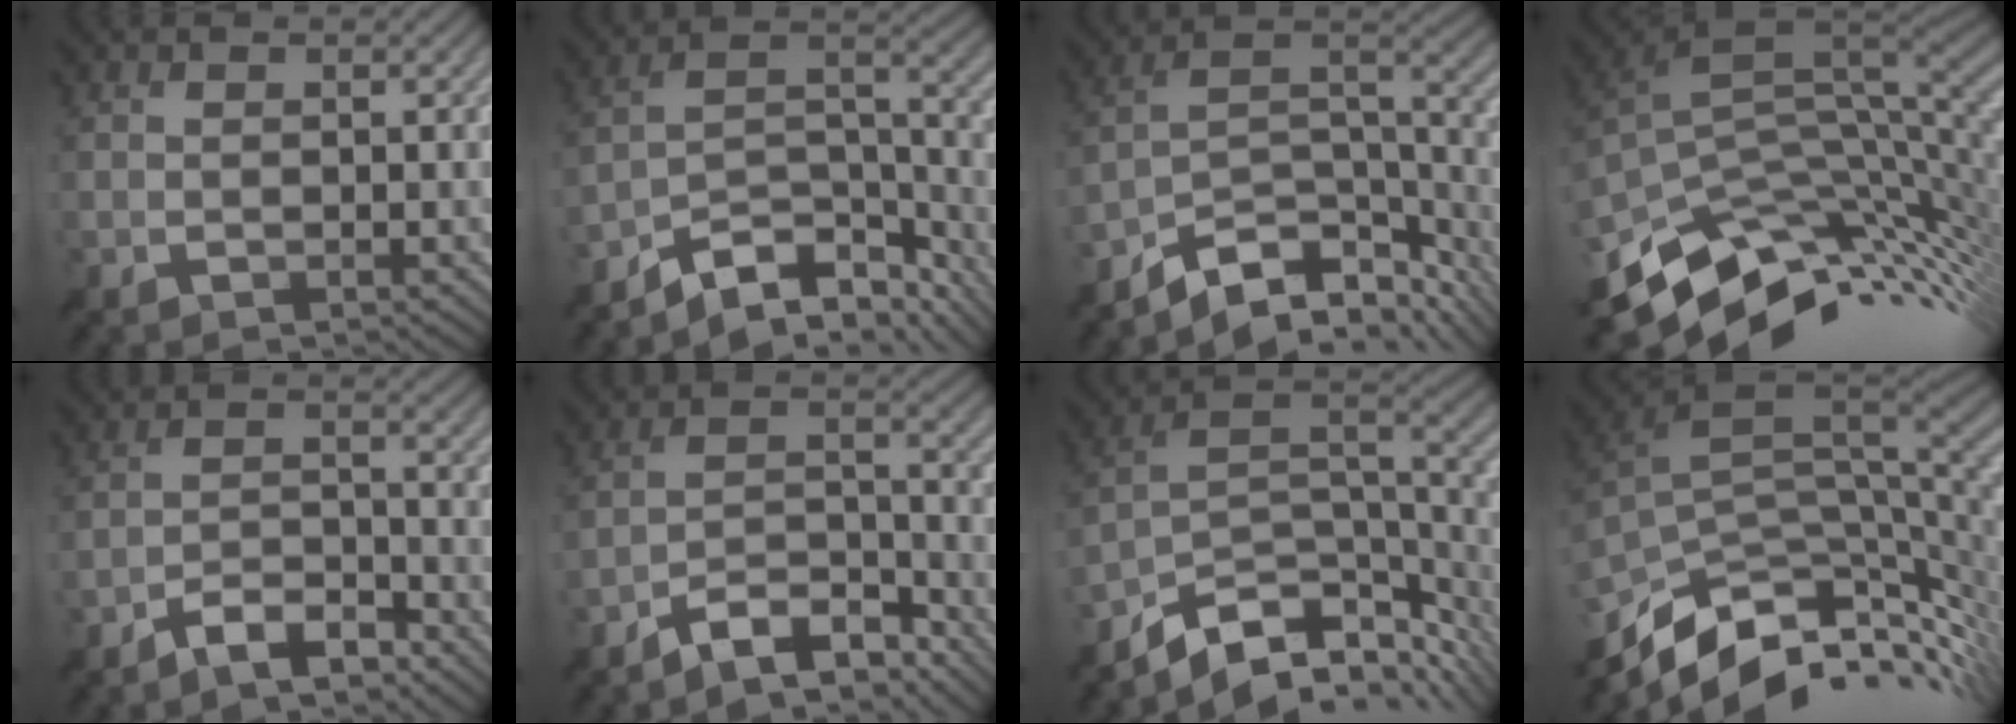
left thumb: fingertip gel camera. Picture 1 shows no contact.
{"total": 11.0, "force": [-8.7, 3.9, 5.5], "torque": [-0.078, -0.006, -0.160]}
{"total": 12.0, "force": [-9.0, 4.5, 6.4], "torque": [-0.104, -0.004, -0.150]}
{"total": 14.4, "force": [-4.0, 8.7, 10.7], "torque": [-0.223, -0.020, -0.066]}
{"total": 5.1, "force": [-4.2, 1.5, 2.4], "torque": [-0.039, 0.002, -0.082]}
{"total": 7.8, "force": [-6.6, 2.3, 3.5], "torque": [-0.058, 0.004, -0.125]}
{"total": 11.7, "force": [-8.0, 4.7, 7.1], "torque": [-0.127, -0.006, -0.129]}
{"total": 13.7, "force": [-5.0, 7.0, 10.6], "torque": [-0.225, -0.022, -0.079]}